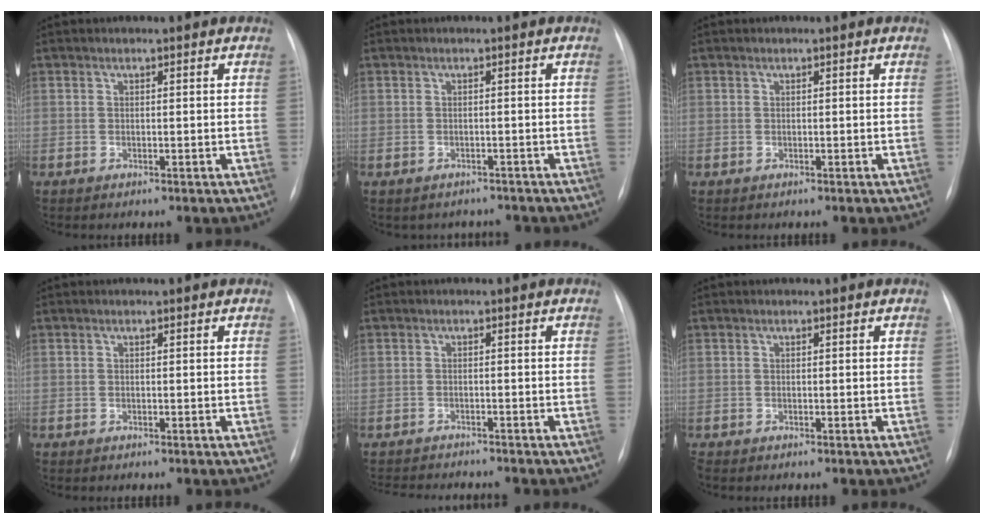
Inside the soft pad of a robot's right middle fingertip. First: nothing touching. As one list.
[{"total": 3.1, "force": [-2.7, 1.5, 0.0], "torque": [0.000, 0.013, -0.031]}, {"total": 0.0}, {"total": 0.0}, {"total": 8.5, "force": [-8.1, 0.9, 2.7], "torque": [-0.033, -0.006, -0.111]}, {"total": 0.0}]